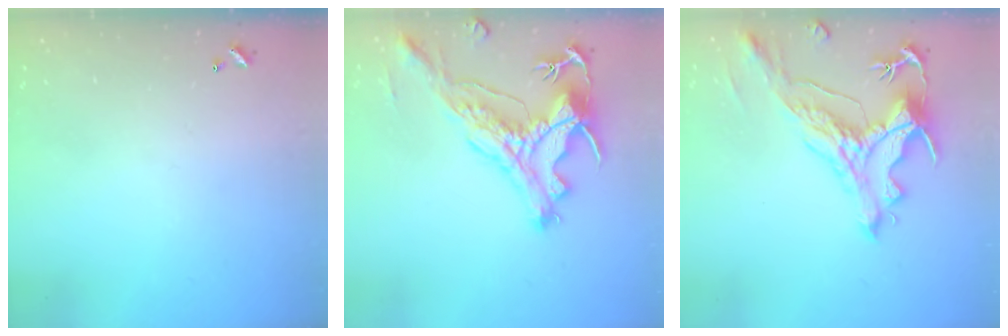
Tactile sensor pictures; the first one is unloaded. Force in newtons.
{"total": 4.0, "press": 3.8, "slide": 1.3}
{"total": 2.9, "press": 2.6, "slide": 1.5}